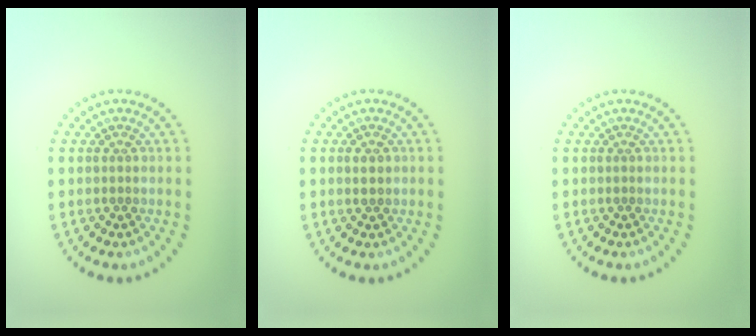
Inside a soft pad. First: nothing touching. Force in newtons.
{"total": 1.0, "press": 0.9, "slide": 0.1}
{"total": 0.0}